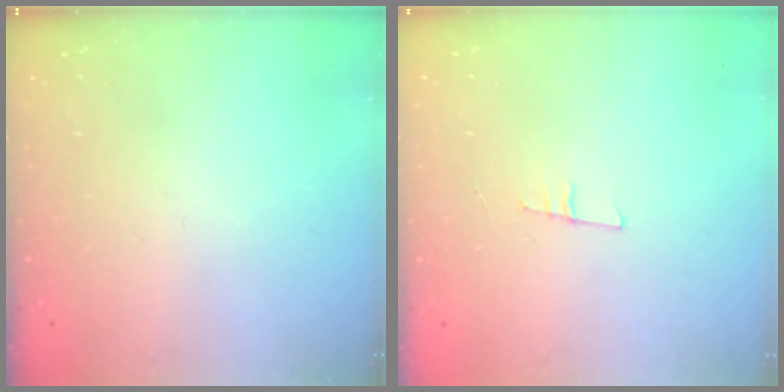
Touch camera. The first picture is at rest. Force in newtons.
{"total": 6.6, "press": 5.9, "slide": 2.9}